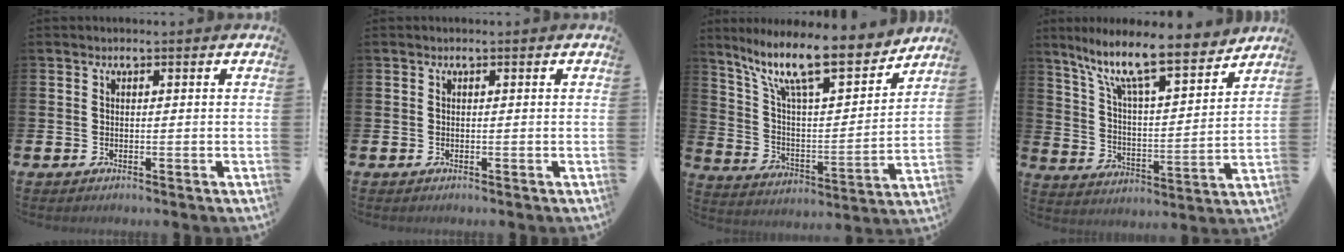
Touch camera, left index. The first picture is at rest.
{"total": 0.0}
{"total": 13.5, "force": [10.7, 3.3, 7.5], "torque": [-0.159, -0.072, 0.180]}
{"total": 11.4, "force": [9.6, 1.8, 5.9], "torque": [-0.133, -0.068, 0.157]}